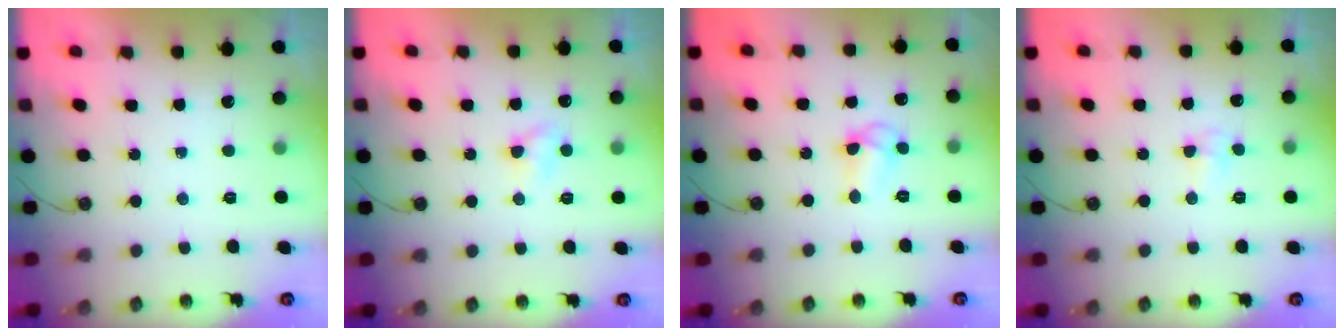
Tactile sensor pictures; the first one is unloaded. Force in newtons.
{"total": 4.0, "press": 4.0, "slide": 0.6}
{"total": 7.8, "press": 7.8, "slide": 0.5}
{"total": 3.1, "press": 3.0, "slide": 0.9}